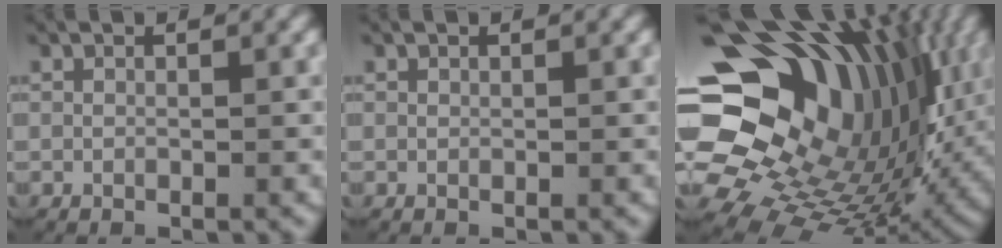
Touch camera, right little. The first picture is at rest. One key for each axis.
{"total": 0.0}
{"total": 25.8, "fx": 1.7, "fy": 18.6, "fz": 17.9, "tx": -0.307, "ty": -0.013, "tz": 0.025}